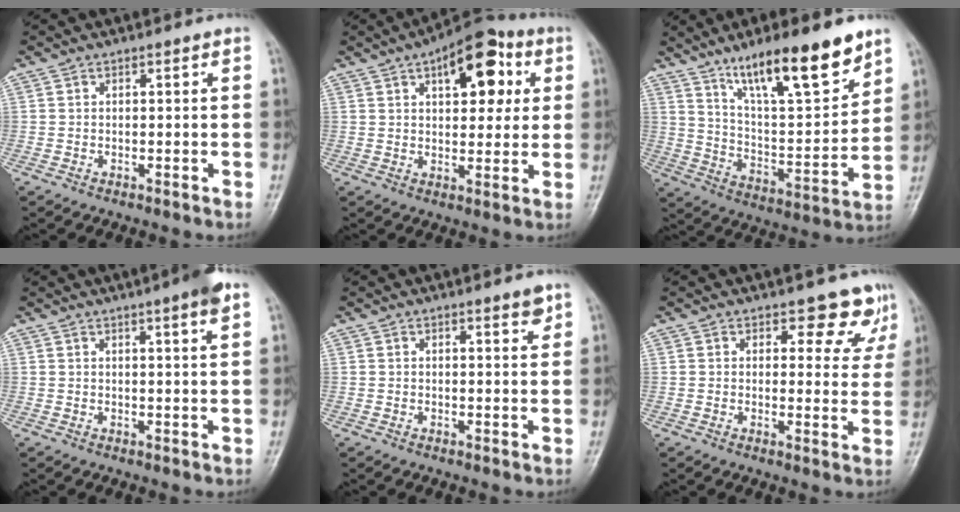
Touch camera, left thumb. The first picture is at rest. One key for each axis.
{"total": 13.9, "fx": 5.2, "fy": 7.1, "fz": 10.7, "tx": -0.105, "ty": 0.004, "tz": 0.067}
{"total": 18.9, "fx": 12.5, "fy": 4.7, "fz": 13.4, "tx": -0.185, "ty": -0.065, "tz": 0.219}
{"total": 4.9, "fx": 2.9, "fy": 0.3, "fz": 3.9, "tx": -0.051, "ty": -0.005, "tz": 0.039}
{"total": 2.2, "fx": 1.5, "fy": 0.5, "fz": 1.5, "tx": -0.015, "ty": -0.010, "tz": 0.020}
{"total": 6.8, "fx": 5.4, "fy": 3.5, "fz": 2.2, "tx": 0.014, "ty": -0.034, "tz": 0.053}